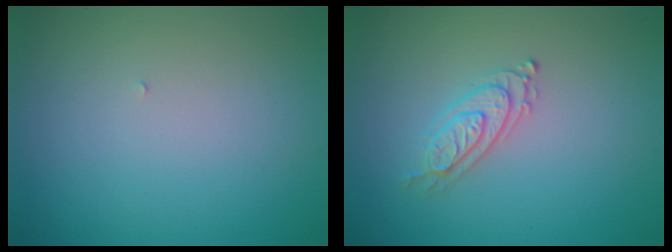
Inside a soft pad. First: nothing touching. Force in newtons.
{"total": 2.2, "press": 2.0, "slide": 0.8}